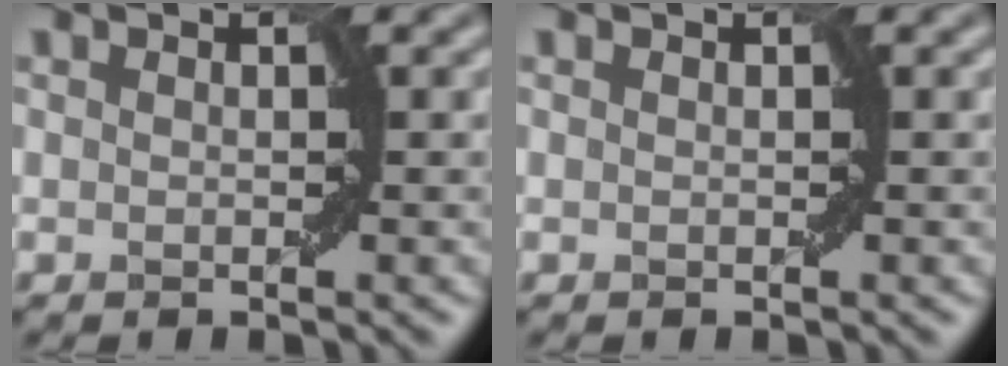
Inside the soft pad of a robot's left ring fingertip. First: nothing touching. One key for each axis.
{"total": 0.0}